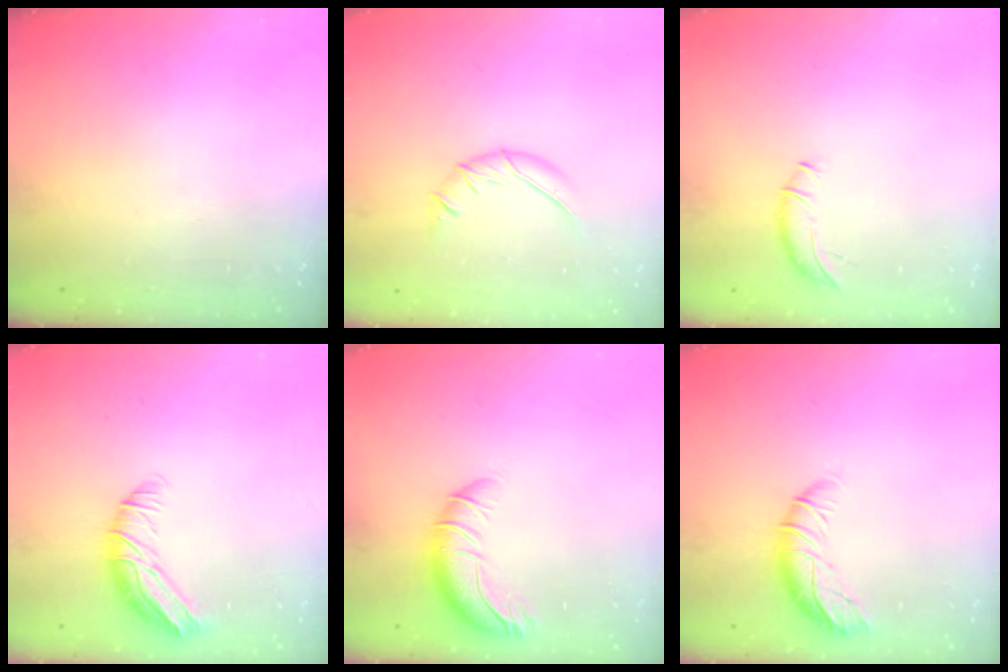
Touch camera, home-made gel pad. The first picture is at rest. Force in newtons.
{"total": 8.6, "press": 8.6, "slide": 0.7}
{"total": 4.8, "press": 4.8, "slide": 0.3}
{"total": 9.9, "press": 9.7, "slide": 2.1}
{"total": 9.4, "press": 9.2, "slide": 2.2}
{"total": 9.4, "press": 9.2, "slide": 2.0}